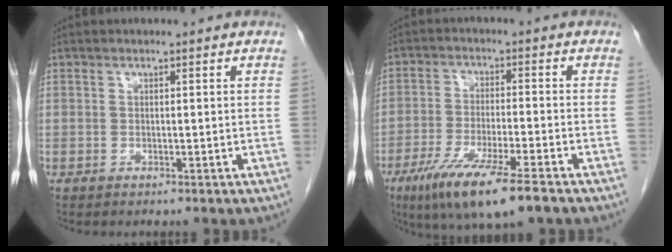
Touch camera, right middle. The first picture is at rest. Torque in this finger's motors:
{"motor_torque": [1.25, -0.89, 0.23, 0.12]}